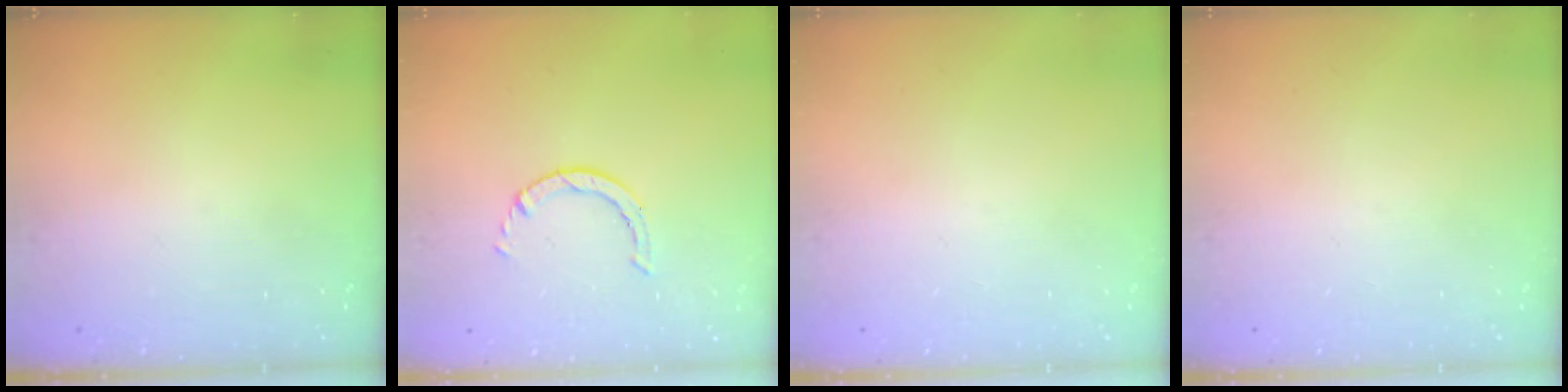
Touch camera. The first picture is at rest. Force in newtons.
{"total": 0.8, "press": 0.7, "slide": 0.1}
{"total": 0.0}
{"total": 0.0}